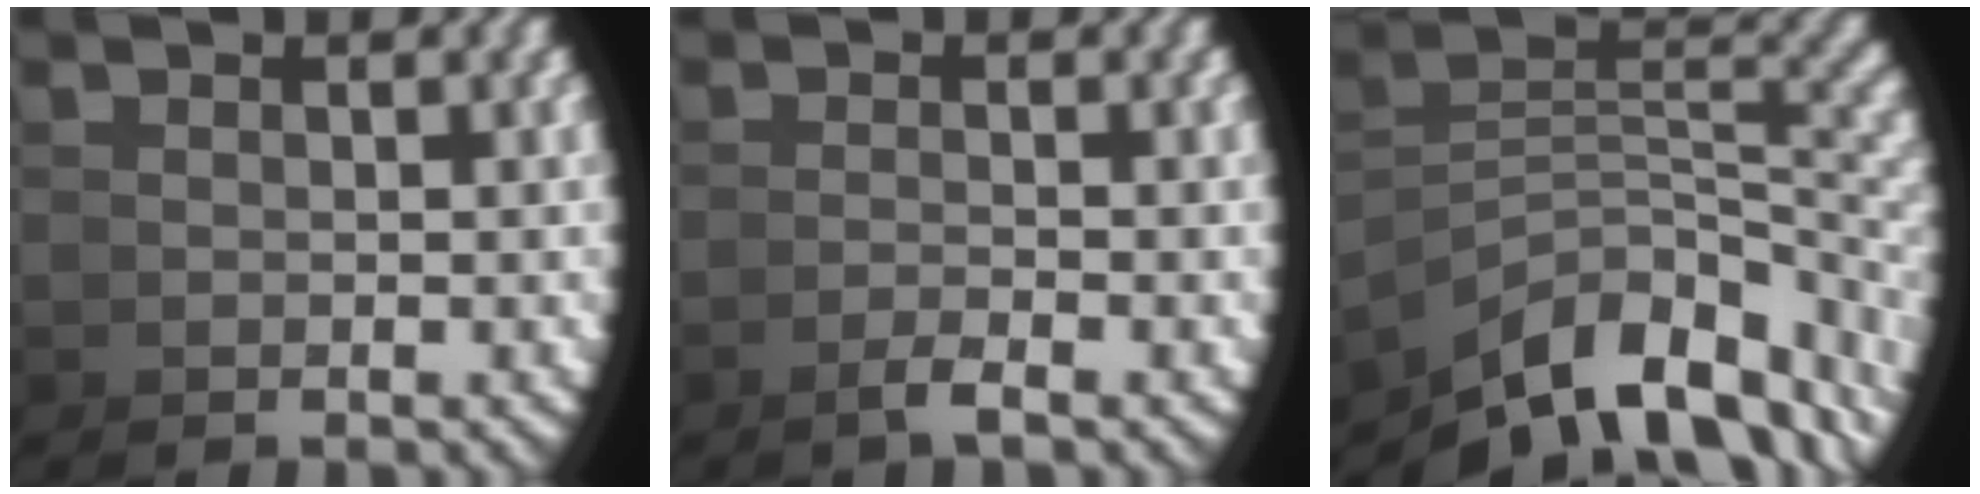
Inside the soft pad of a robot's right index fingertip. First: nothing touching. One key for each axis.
{"total": 1.6, "fx": -1.0, "fy": -1.1, "fz": 0.6, "tx": 0.000, "ty": 0.009, "tz": -0.025}
{"total": 10.5, "fx": -3.0, "fy": 6.4, "fz": 7.8, "tx": -0.124, "ty": -0.036, "tz": -0.027}